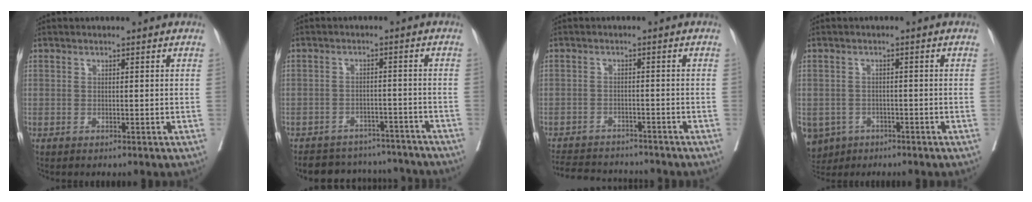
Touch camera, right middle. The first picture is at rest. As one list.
[{"total": 13.3, "force": [-12.2, 4.6, 2.3], "torque": [-0.032, 0.021, -0.150]}, {"total": 10.5, "force": [-9.9, 2.1, 2.7], "torque": [-0.049, 0.002, -0.141]}, {"total": 7.7, "force": [-4.3, 6.1, 1.9], "torque": [-0.054, -0.001, -0.063]}]